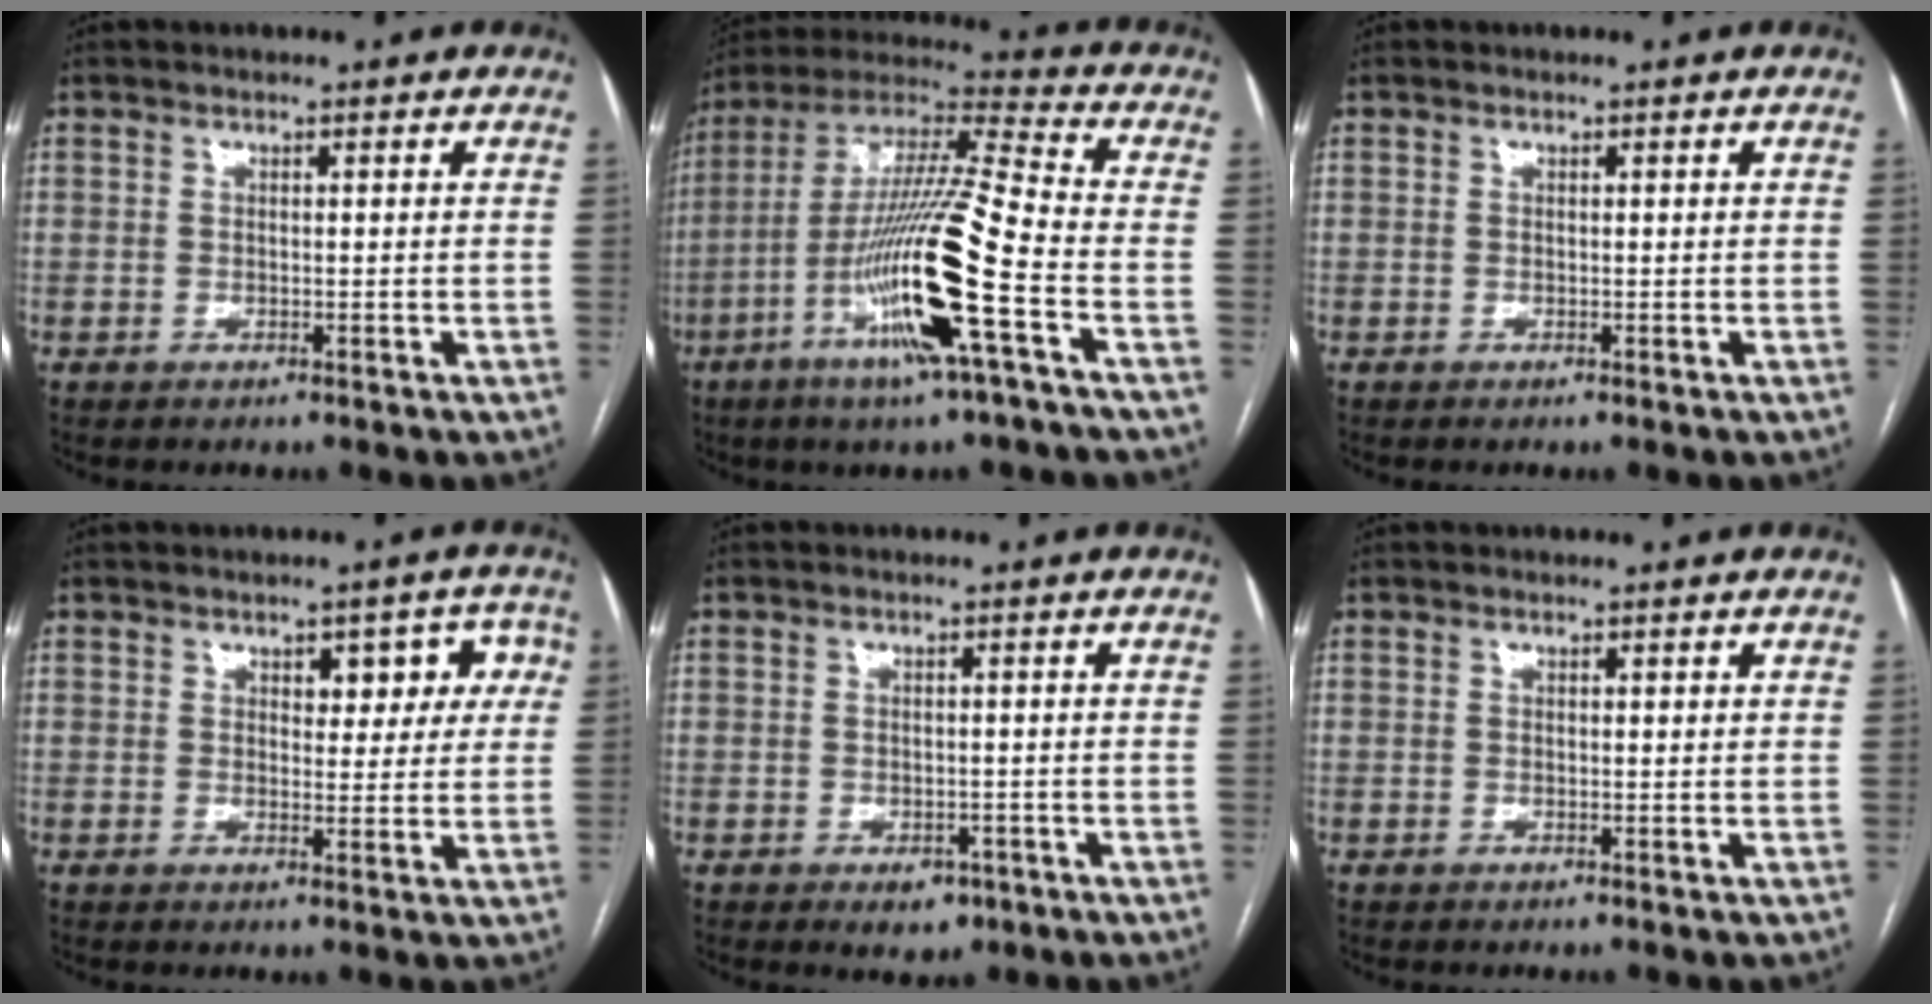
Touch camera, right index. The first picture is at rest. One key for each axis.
{"total": 19.5, "fx": -6.7, "fy": -0.2, "fz": 18.3, "tx": -0.373, "ty": -0.019, "tz": -0.131}
{"total": 0.0}
{"total": 6.2, "fx": 2.1, "fy": 3.4, "fz": 4.8, "tx": -0.039, "ty": 0.020, "tz": 0.026}
{"total": 3.2, "fx": -1.7, "fy": 2.1, "fz": 1.6, "tx": -0.012, "ty": 0.002, "tz": -0.013}
{"total": 0.0}